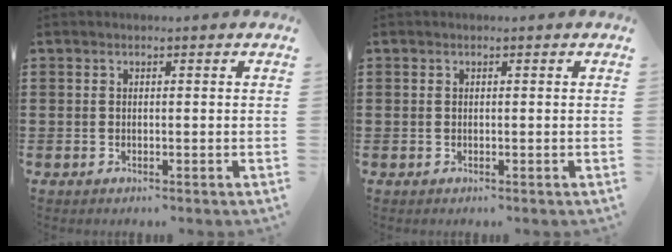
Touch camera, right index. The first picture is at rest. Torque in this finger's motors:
{"motor_torque": [-0.18, 0.11, 0.01, 0.02]}